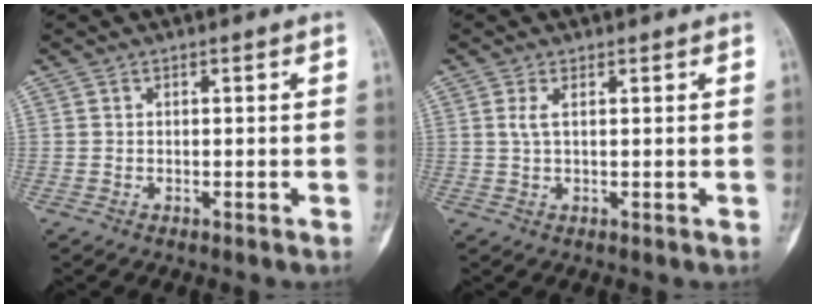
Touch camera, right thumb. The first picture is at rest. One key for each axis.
{"total": 1.9, "fx": 0.6, "fy": 0.5, "fz": 1.7, "tx": -0.042, "ty": 0.002, "tz": 0.016}